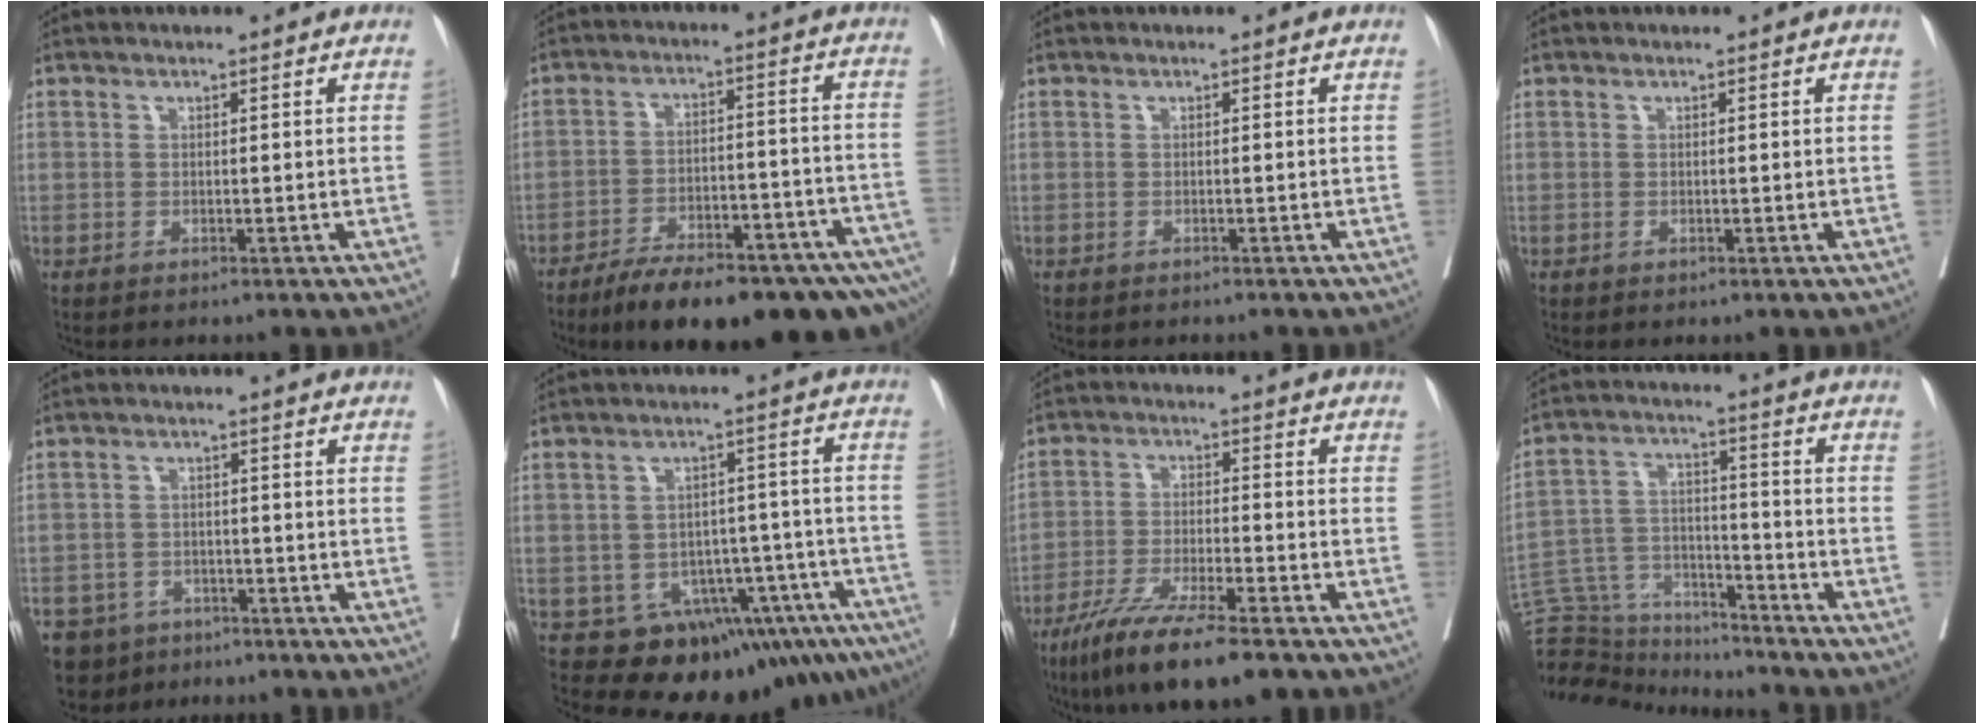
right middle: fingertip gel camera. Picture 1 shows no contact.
{"total": 20.2, "force": [-14.7, 4.6, 13.0], "torque": [-0.135, 0.017, -0.211]}
{"total": 1.3, "force": [-1.2, 0.4, 0.3], "torque": [-0.010, -0.003, -0.017]}
{"total": 0.0}
{"total": 7.6, "force": [-5.2, 5.4, 1.4], "torque": [-0.028, 0.002, -0.080]}
{"total": 15.8, "force": [-10.6, 8.4, 8.1], "torque": [-0.060, 0.034, -0.119]}
{"total": 12.7, "force": [-9.2, 1.6, 8.6], "torque": [-0.152, -0.033, -0.156]}
{"total": 12.6, "force": [-12.2, 2.6, 1.5], "torque": [-0.031, 0.047, -0.213]}